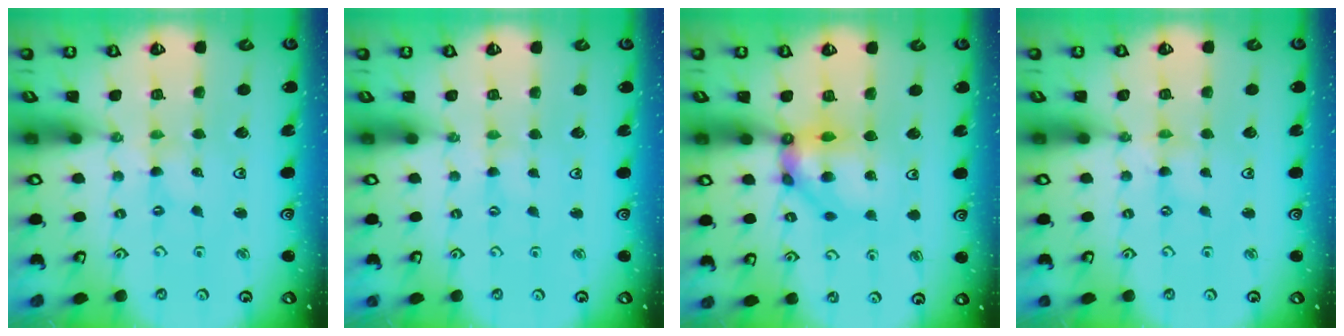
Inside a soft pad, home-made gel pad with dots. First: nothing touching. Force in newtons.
{"total": 0.8, "press": 0.8, "slide": 0.2}
{"total": 10.3, "press": 10.3, "slide": 1.0}
{"total": 0.0}